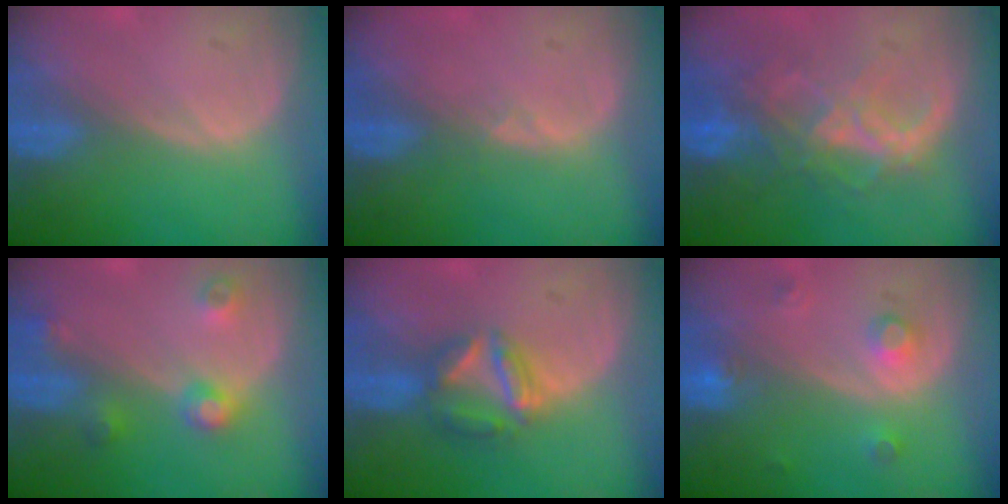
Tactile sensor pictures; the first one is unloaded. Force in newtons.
{"total": 0.7, "press": 0.6, "slide": 0.3}
{"total": 8.9, "press": 7.6, "slide": 4.8}
{"total": 4.5, "press": 4.0, "slide": 2.1}
{"total": 6.1, "press": 5.5, "slide": 2.7}
{"total": 3.4, "press": 3.0, "slide": 1.6}